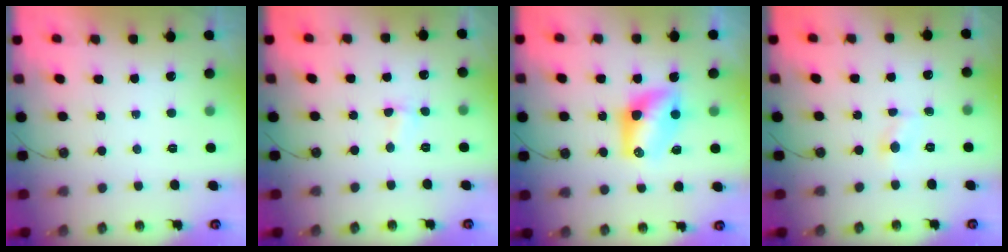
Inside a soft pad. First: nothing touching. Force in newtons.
{"total": 2.8, "press": 1.1, "slide": 2.5}
{"total": 8.5, "press": 8.4, "slide": 0.8}
{"total": 2.6, "press": 2.6, "slide": 0.3}